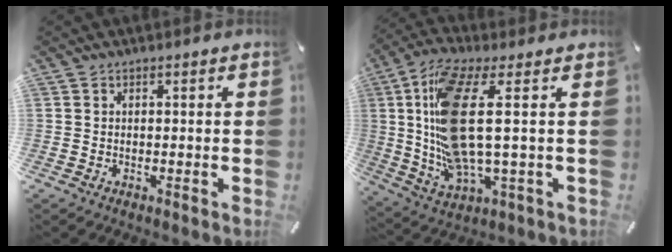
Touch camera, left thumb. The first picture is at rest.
{"total": 17.4, "force": [3.4, 5.0, 16.3], "torque": [-0.356, -0.022, 0.047]}